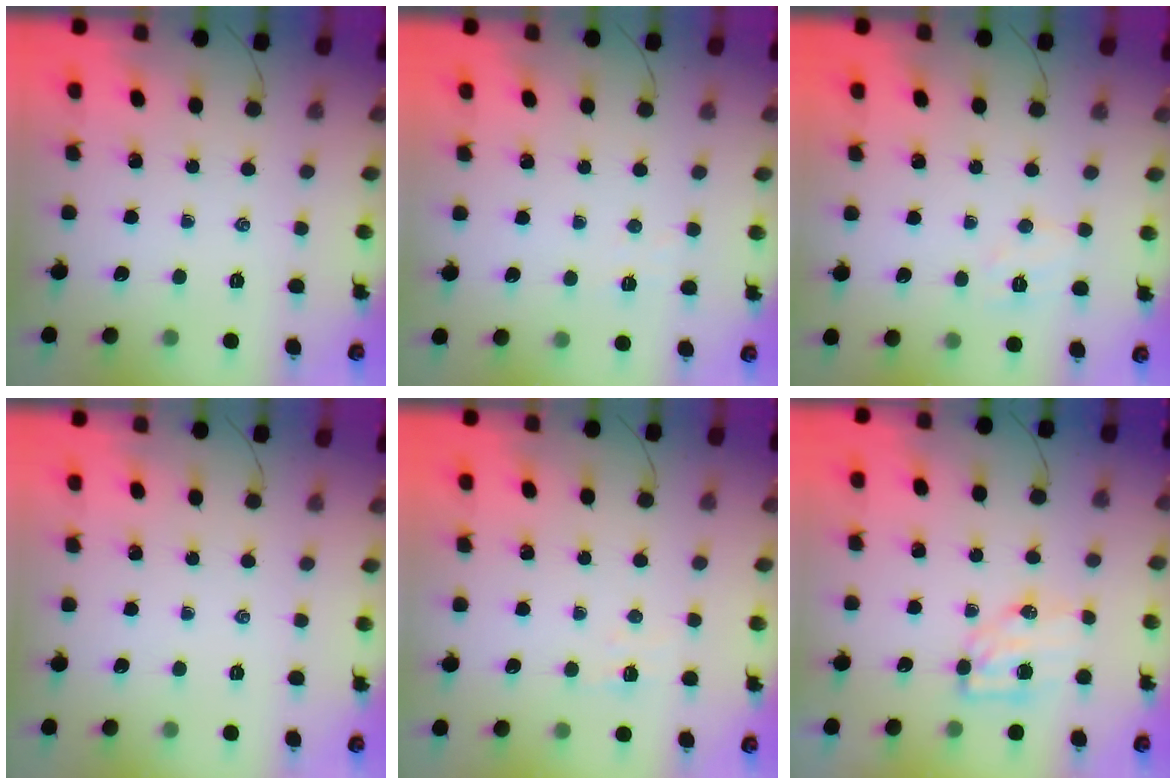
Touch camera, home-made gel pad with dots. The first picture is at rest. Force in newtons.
{"total": 2.6, "press": 2.5, "slide": 0.8}
{"total": 5.1, "press": 5.0, "slide": 1.0}
{"total": 0.0}
{"total": 2.9, "press": 2.8, "slide": 0.8}
{"total": 6.6, "press": 6.6, "slide": 0.7}